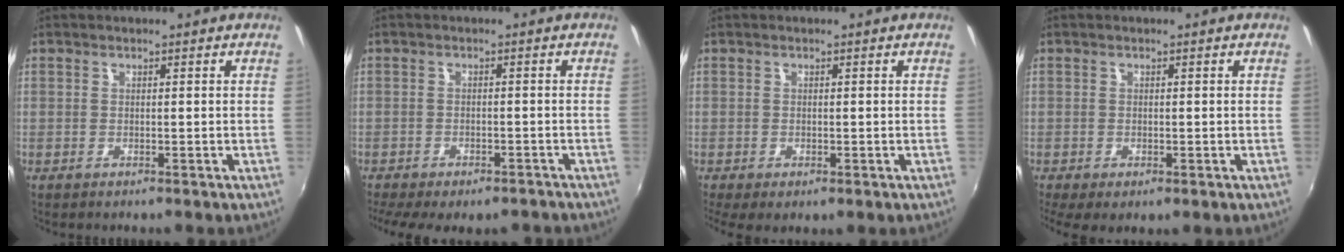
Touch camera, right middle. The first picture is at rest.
{"total": 11.3, "force": [-9.1, 3.8, 5.6], "torque": [-0.122, -0.033, -0.123]}
{"total": 3.2, "force": [-1.3, 1.4, 2.5], "torque": [-0.048, -0.015, -0.015]}
{"total": 3.7, "force": [-1.0, 1.6, 3.2], "torque": [-0.059, -0.015, -0.009]}